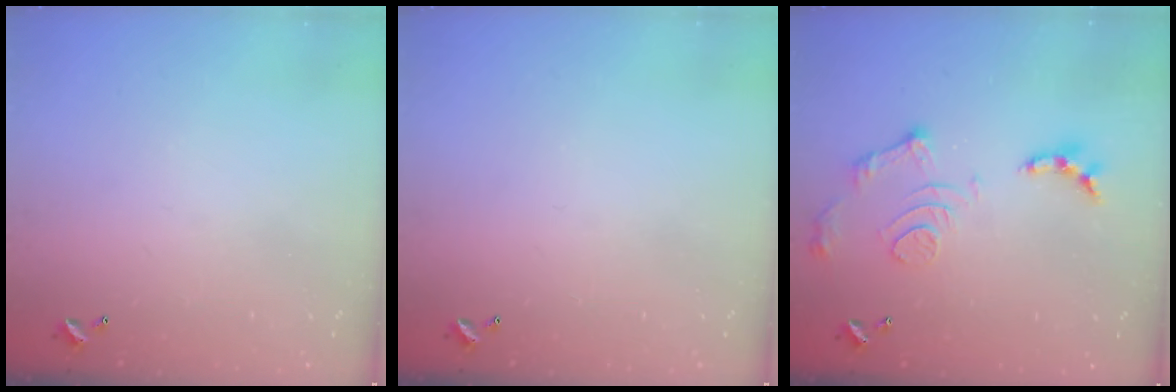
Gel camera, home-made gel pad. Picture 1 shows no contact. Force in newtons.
{"total": 0.0}
{"total": 11.8, "press": 11.7, "slide": 0.8}